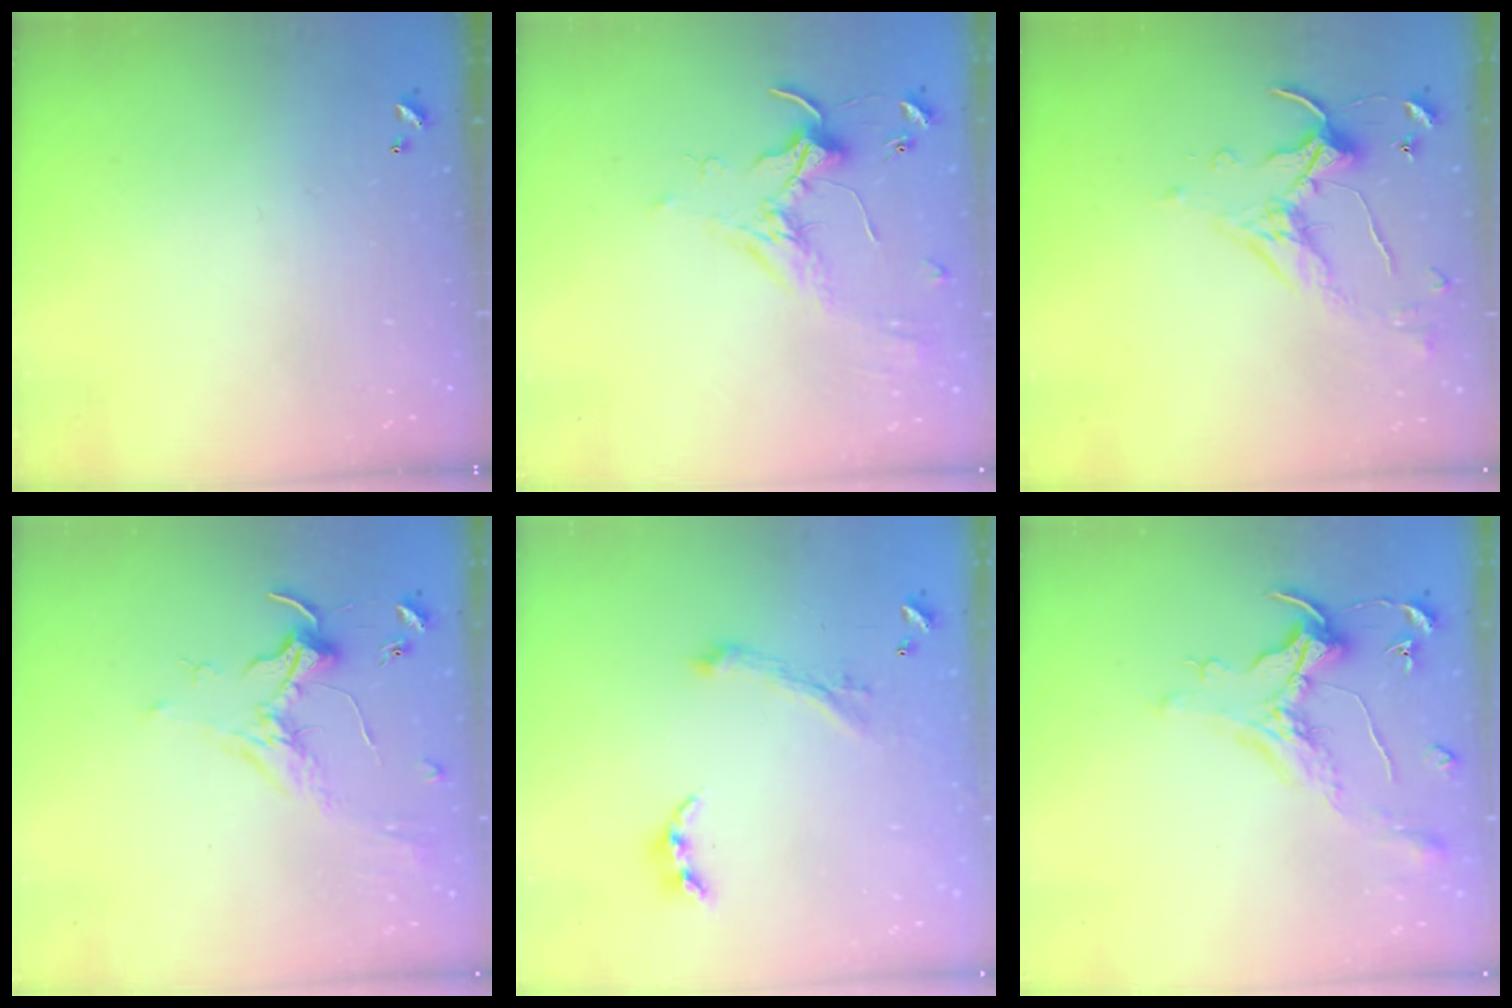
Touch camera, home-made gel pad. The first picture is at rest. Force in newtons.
{"total": 1.8, "press": 1.8, "slide": 0.4}
{"total": 4.3, "press": 4.2, "slide": 0.8}
{"total": 1.7, "press": 1.5, "slide": 0.7}
{"total": 1.1, "press": 0.6, "slide": 0.9}
{"total": 1.6, "press": 1.4, "slide": 0.7}